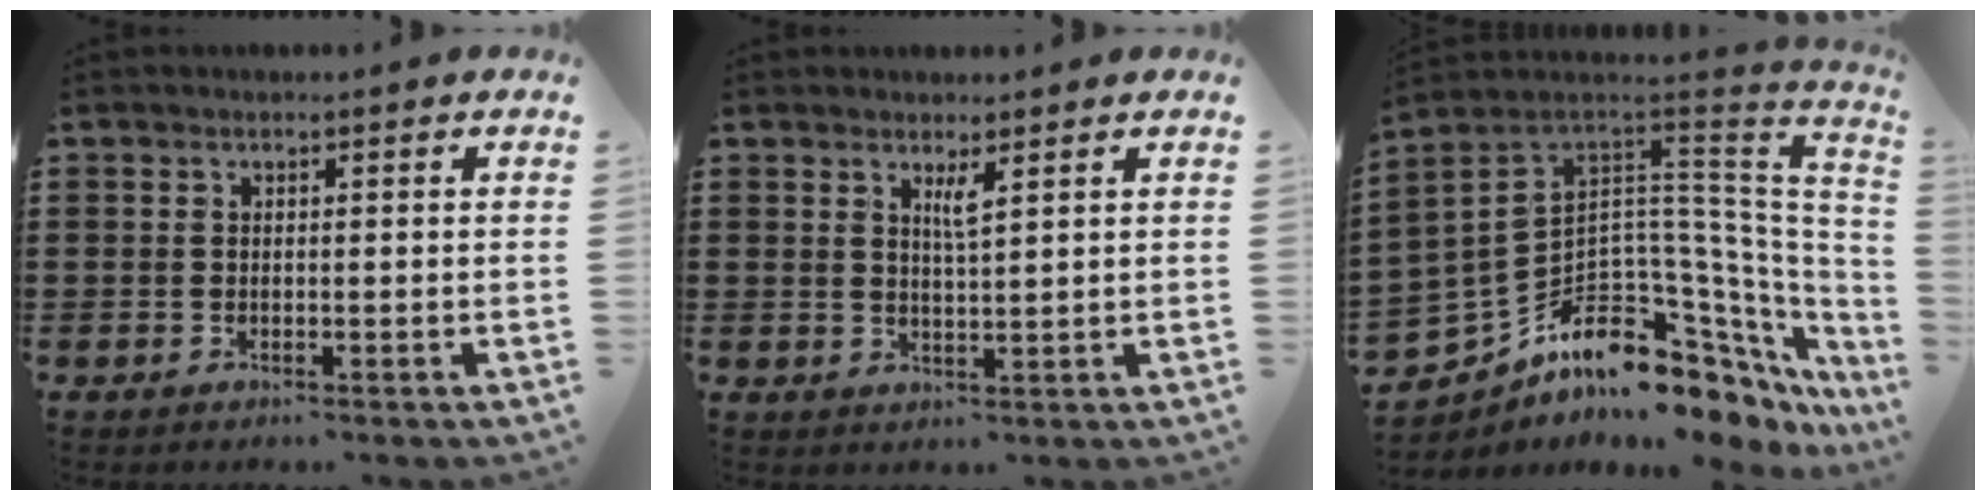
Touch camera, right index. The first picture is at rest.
{"total": 2.2, "force": [1.4, 0.0, 1.7], "torque": [-0.029, -0.005, 0.022]}
{"total": 10.8, "force": [-7.2, 5.0, 6.2], "torque": [-0.142, -0.015, -0.138]}